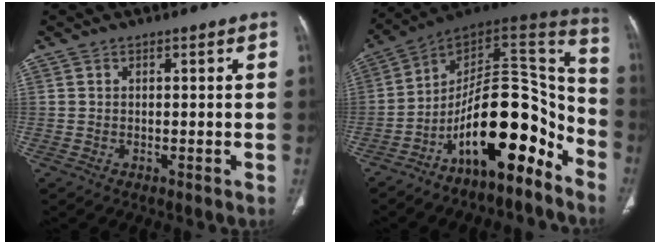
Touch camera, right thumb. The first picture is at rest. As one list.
[{"total": 21.0, "force": [-11.7, 8.4, 15.2], "torque": [-0.200, 0.128, -0.191]}]